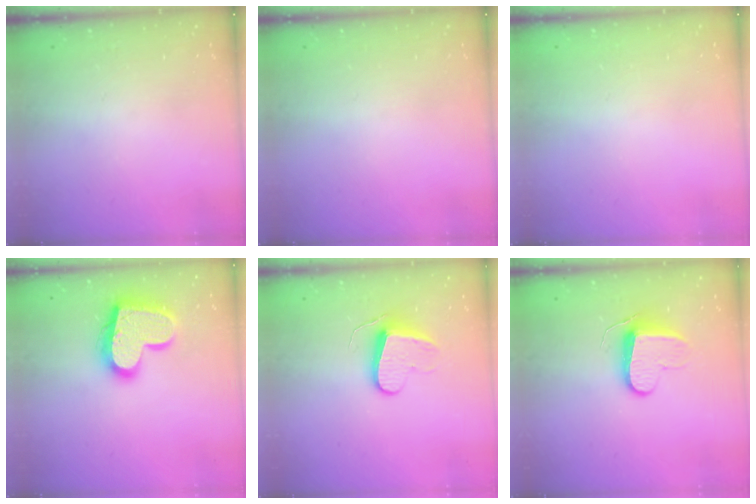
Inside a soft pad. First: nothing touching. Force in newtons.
{"total": 0.0}
{"total": 0.6, "press": 0.6, "slide": 0.2}
{"total": 19.0, "press": 18.9, "slide": 1.6}
{"total": 9.4, "press": 9.4, "slide": 0.9}
{"total": 9.5, "press": 9.5, "slide": 0.2}